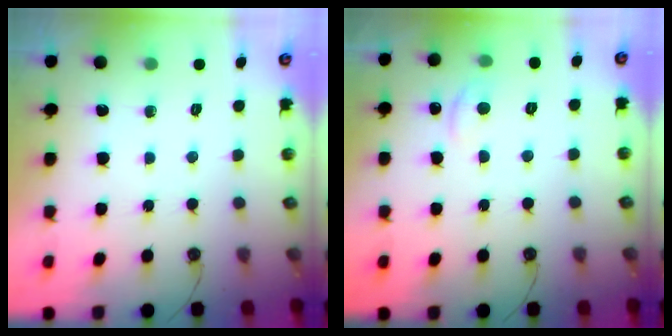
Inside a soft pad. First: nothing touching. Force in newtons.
{"total": 1.6, "press": 1.5, "slide": 0.5}